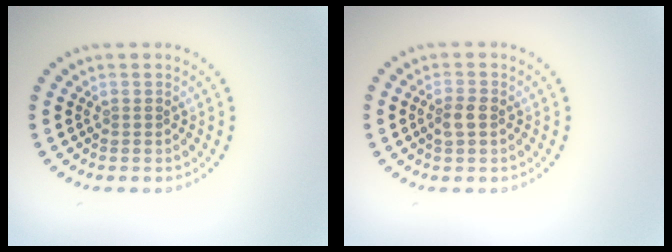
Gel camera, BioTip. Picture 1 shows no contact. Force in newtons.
{"total": 1.7, "press": 1.6, "slide": 0.3}